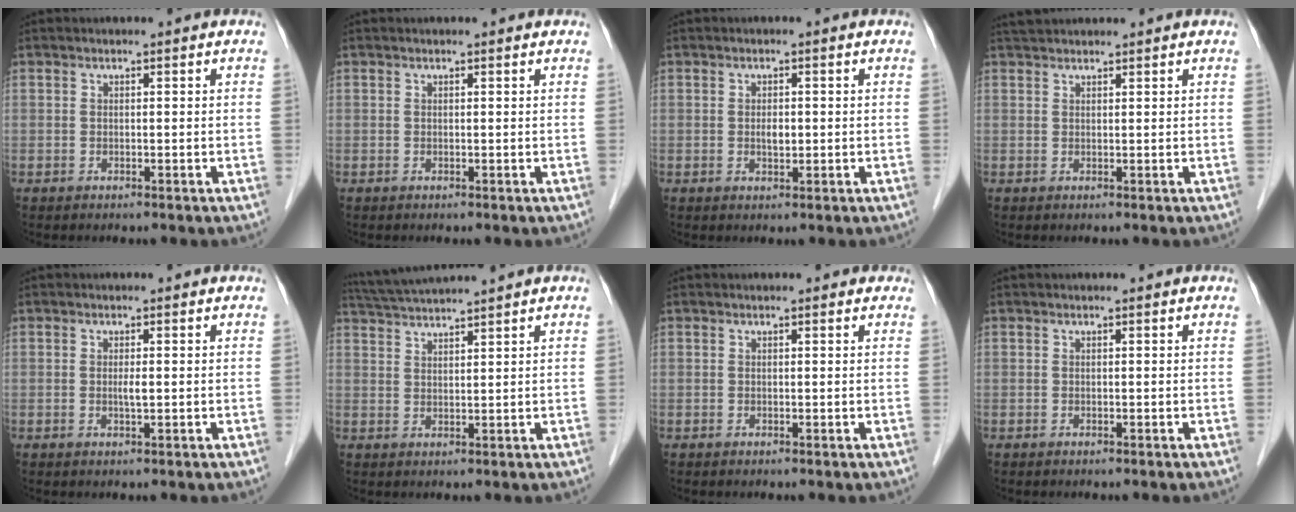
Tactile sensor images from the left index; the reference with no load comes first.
{"total": 0.5, "force": [0.5, 0.1, 0.2], "torque": [-0.008, 0.003, 0.005]}
{"total": 1.6, "force": [0.0, 0.6, 1.5], "torque": [-0.028, 0.000, 0.000]}
{"total": 2.7, "force": [2.6, 0.2, 0.7], "torque": [-0.012, 0.025, 0.047]}
{"total": 1.2, "force": [0.0, 0.1, 1.2], "torque": [-0.025, -0.001, -0.001]}
{"total": 6.6, "force": [6.1, -1.6, 2.1], "torque": [-0.042, 0.021, 0.109]}
{"total": 1.0, "force": [0.8, 0.4, 0.5], "torque": [-0.009, 0.004, 0.004]}
{"total": 0.0}